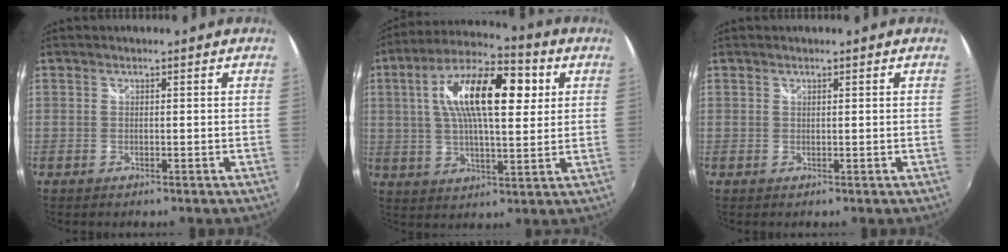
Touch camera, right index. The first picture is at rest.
{"total": 17.3, "force": [4.5, 6.3, 15.5], "torque": [-0.278, 0.029, 0.067]}
{"total": 0.0}